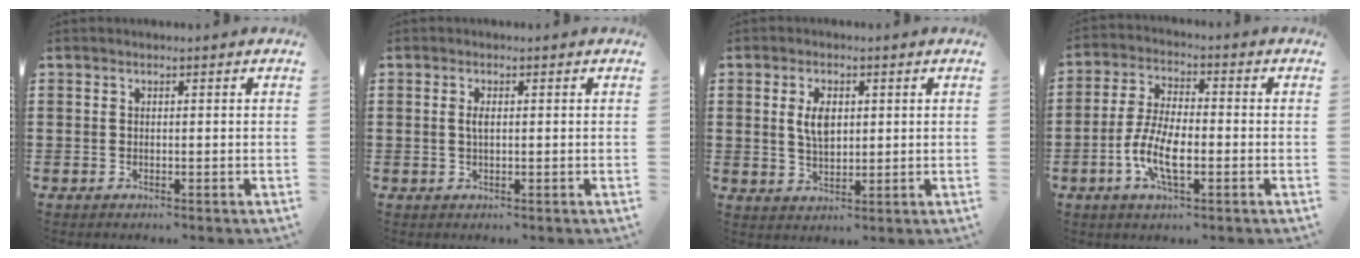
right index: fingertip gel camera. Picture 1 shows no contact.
{"total": 1.4, "force": [0.2, 0.4, 1.3], "torque": [-0.027, 0.003, 0.001]}
{"total": 4.4, "force": [0.9, 2.4, 3.6], "torque": [-0.069, 0.008, 0.013]}
{"total": 8.2, "force": [-2.8, 3.0, 7.1], "torque": [-0.165, -0.013, -0.058]}